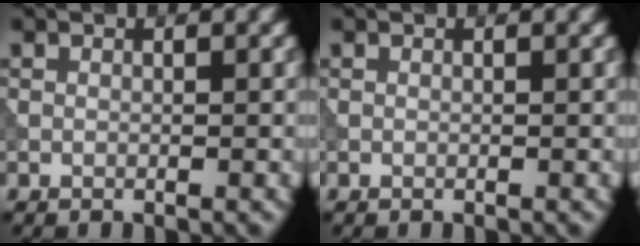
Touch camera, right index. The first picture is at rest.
{"total": 0.0}